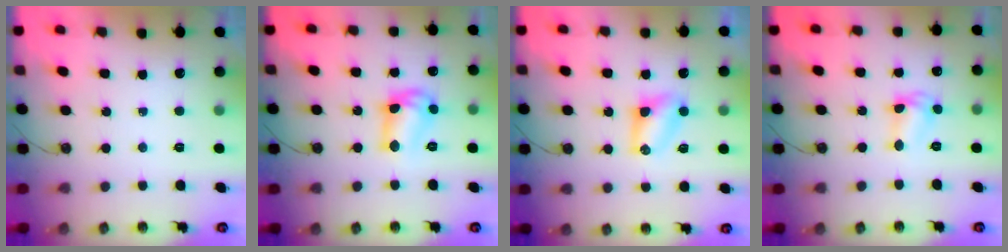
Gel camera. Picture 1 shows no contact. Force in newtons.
{"total": 11.7, "press": 11.6, "slide": 0.7}
{"total": 5.3, "press": 5.3, "slide": 0.6}
{"total": 5.8, "press": 5.8, "slide": 0.5}